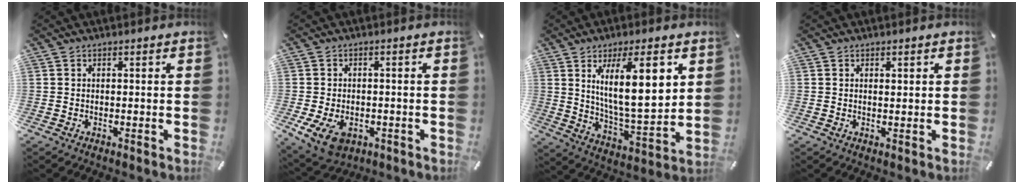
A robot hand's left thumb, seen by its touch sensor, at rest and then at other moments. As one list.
[{"total": 7.2, "force": [-2.7, 5.1, 4.3], "torque": [-0.092, 0.007, -0.050]}, {"total": 17.1, "force": [6.7, 5.9, 14.6], "torque": [-0.235, -0.017, 0.103]}, {"total": 0.7, "force": [0.3, 0.4, 0.5], "torque": [-0.010, 0.003, 0.004]}]